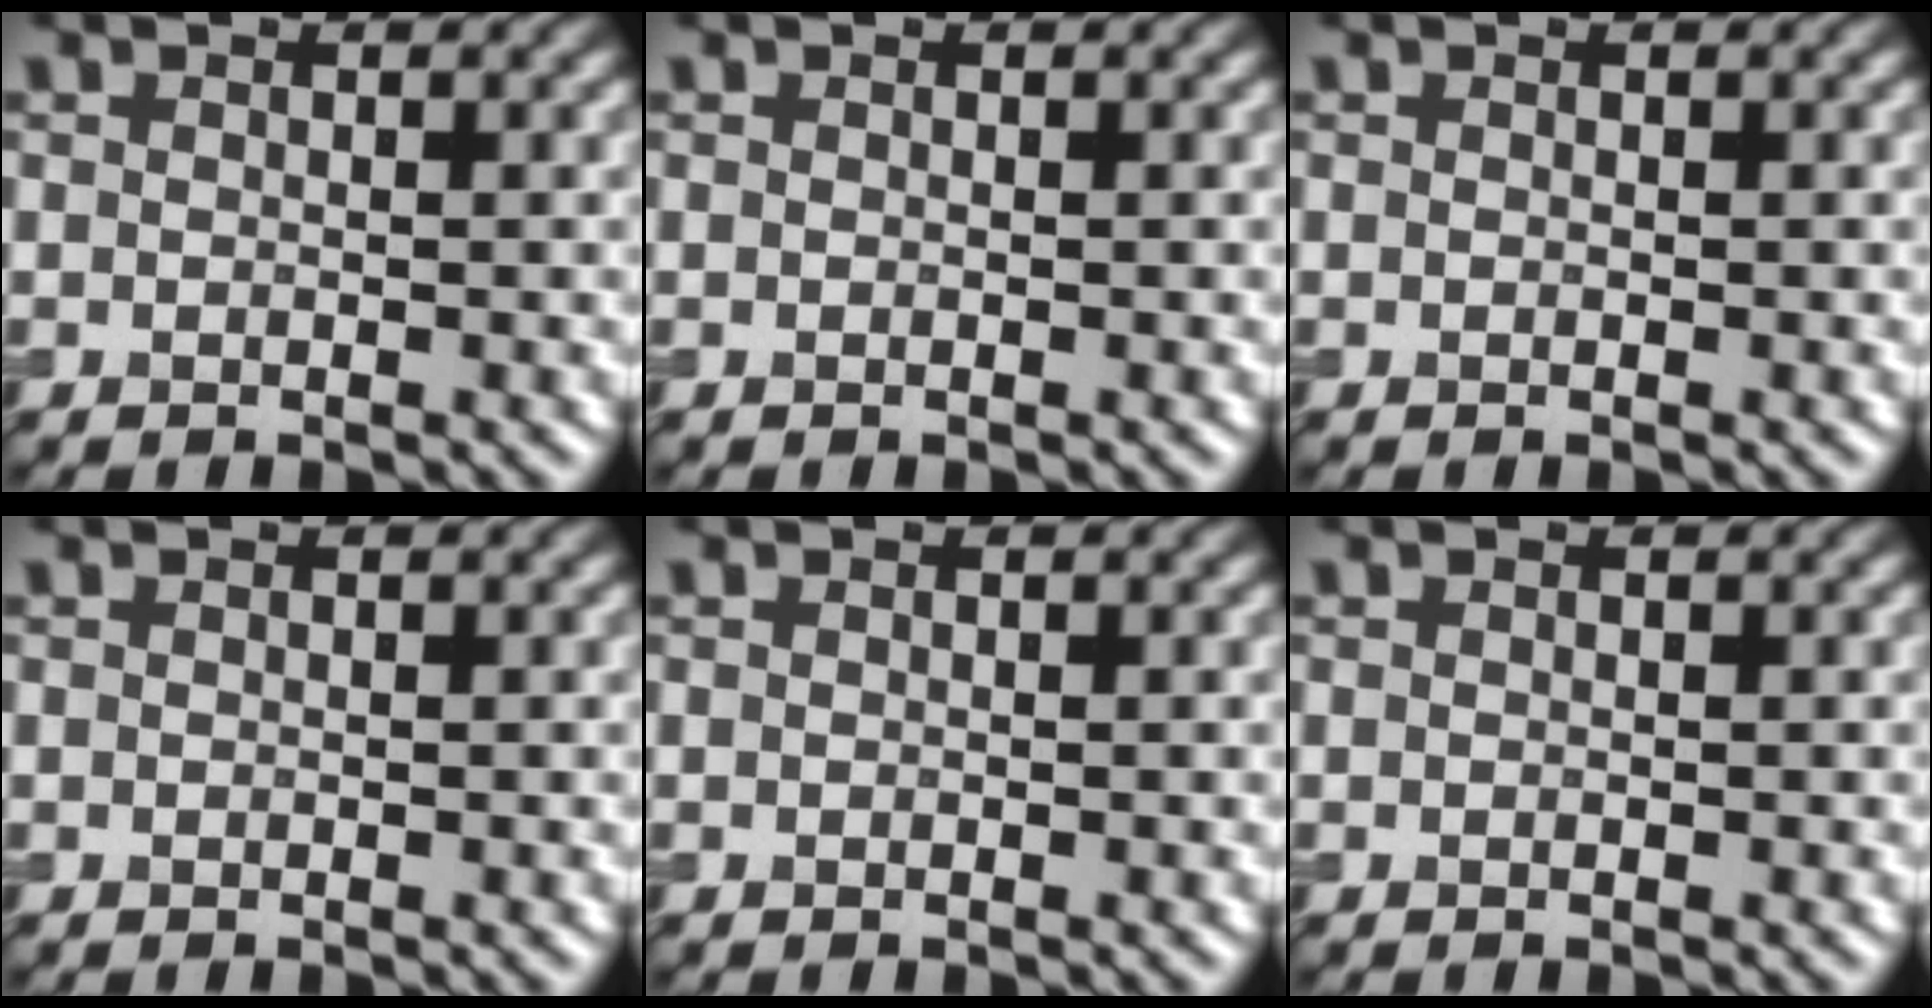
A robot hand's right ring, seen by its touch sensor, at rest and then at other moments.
{"total": 0.0}
{"total": 0.0}
{"total": 0.0}
{"total": 0.0}
{"total": 0.0}